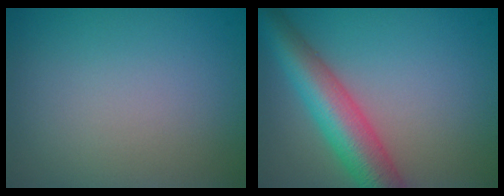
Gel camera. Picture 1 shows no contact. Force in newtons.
{"total": 7.2, "press": 7.2, "slide": 0.2}